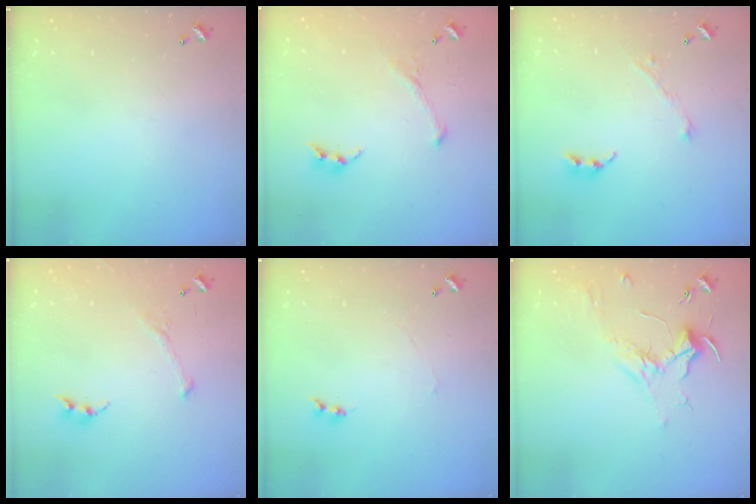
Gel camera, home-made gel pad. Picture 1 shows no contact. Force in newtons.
{"total": 2.8, "press": 2.6, "slide": 1.0}
{"total": 4.4, "press": 4.3, "slide": 0.6}
{"total": 3.8, "press": 3.7, "slide": 0.9}
{"total": 1.2, "press": 1.1, "slide": 0.3}
{"total": 1.8, "press": 1.6, "slide": 0.6}